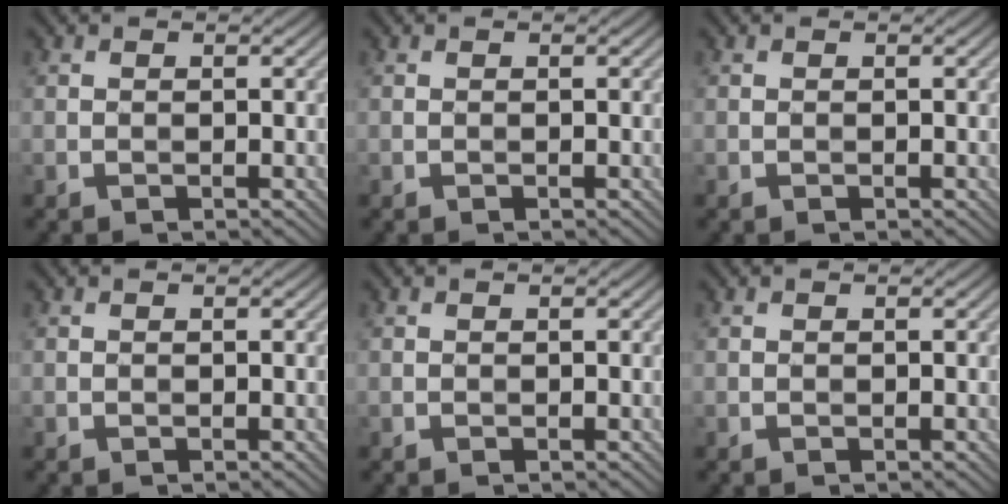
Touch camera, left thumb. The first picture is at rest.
{"total": 0.0}
{"total": 0.0}
{"total": 0.0}
{"total": 0.0}
{"total": 0.0}